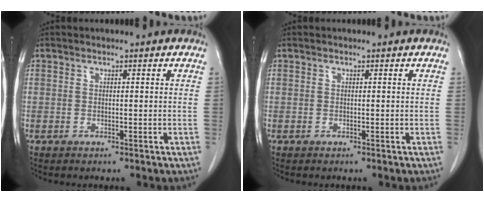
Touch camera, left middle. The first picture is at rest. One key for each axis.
{"total": 0.0}